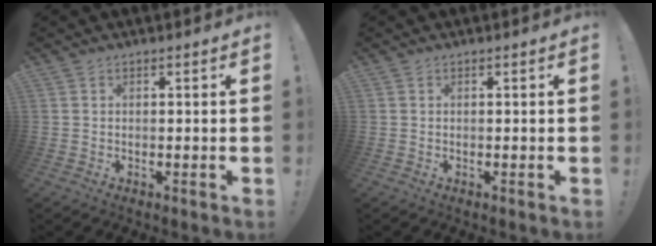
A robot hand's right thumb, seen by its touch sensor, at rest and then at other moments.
{"total": 0.0}